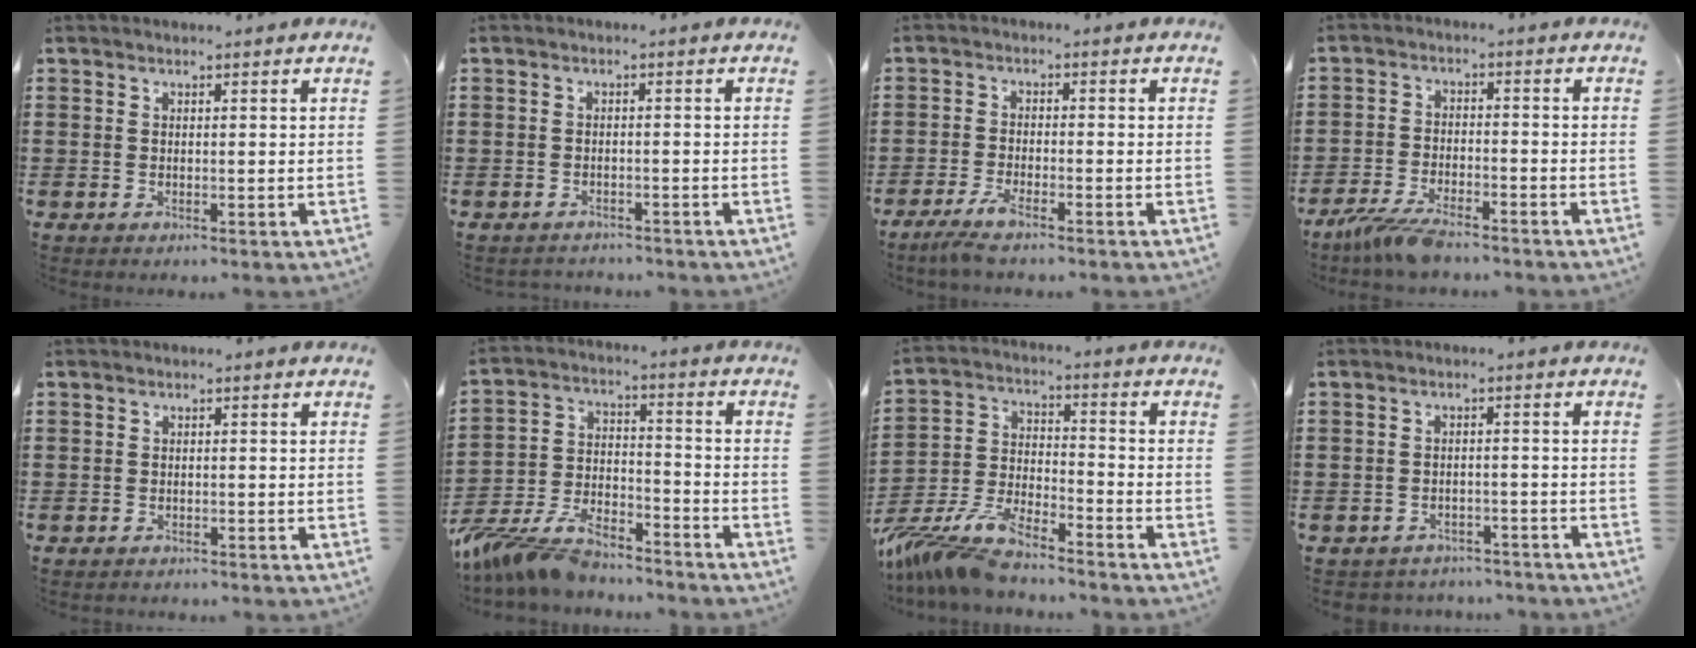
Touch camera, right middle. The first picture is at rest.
{"total": 1.5, "force": [-1.5, 0.3, -0.2], "torque": [-0.001, 0.001, -0.034]}
{"total": 3.3, "force": [-2.5, 0.1, 2.2], "torque": [-0.057, -0.010, -0.052]}
{"total": 5.6, "force": [-4.6, 0.9, 2.9], "torque": [-0.074, -0.009, -0.092]}
{"total": 1.0, "force": [-0.9, 0.5, -0.2], "torque": [0.004, 0.003, -0.021]}
{"total": 9.5, "force": [-8.6, 2.5, 3.3], "torque": [-0.087, 0.009, -0.173]}
{"total": 9.8, "force": [-8.9, 1.6, 4.0], "torque": [-0.104, 0.001, -0.180]}
{"total": 2.8, "force": [-2.7, 0.6, -0.4], "torque": [-0.001, -0.001, -0.061]}